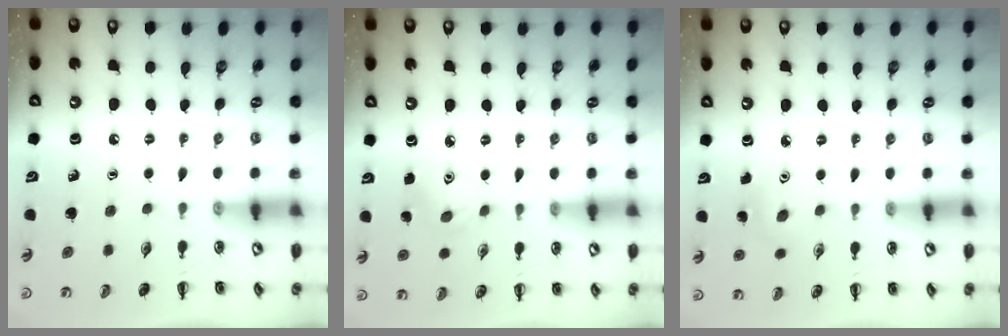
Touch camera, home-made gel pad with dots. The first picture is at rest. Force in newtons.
{"total": 5.8, "press": 5.6, "slide": 1.5}
{"total": 3.0, "press": 2.8, "slide": 0.8}